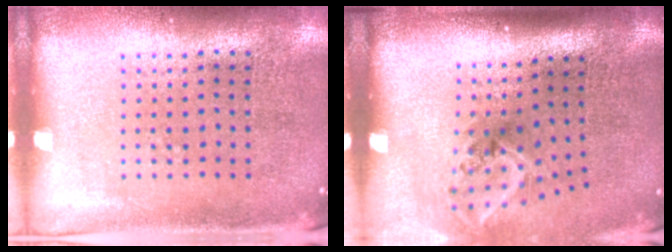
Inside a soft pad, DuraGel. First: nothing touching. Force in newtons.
{"total": 2.1, "press": 1.3, "slide": 1.7}